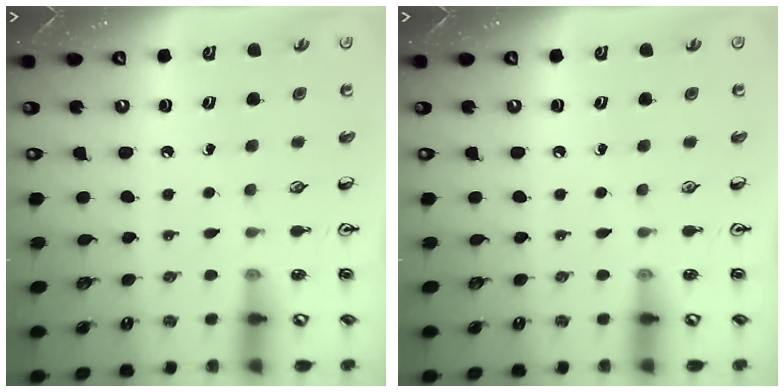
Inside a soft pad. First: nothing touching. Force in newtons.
{"total": 0.0}